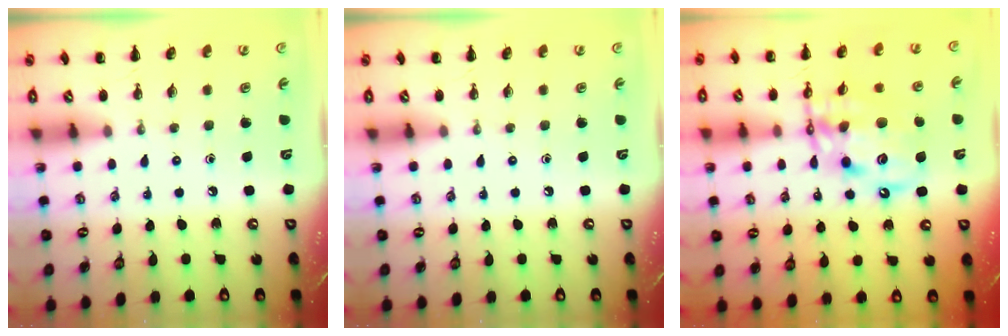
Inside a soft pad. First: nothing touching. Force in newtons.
{"total": 0.0}
{"total": 13.6, "press": 13.2, "slide": 3.3}